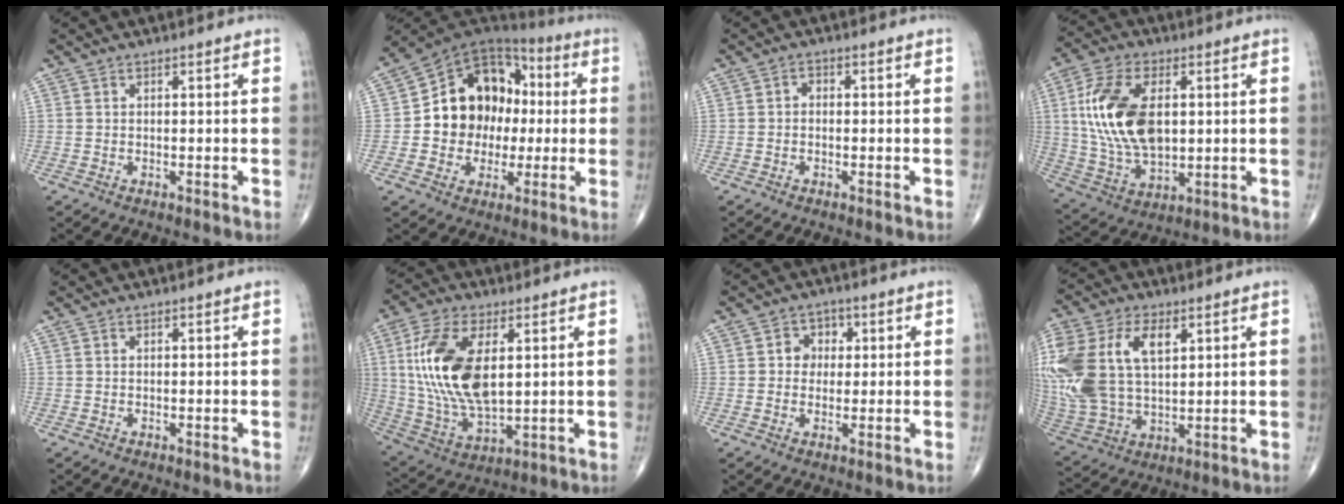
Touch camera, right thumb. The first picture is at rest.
{"total": 17.1, "force": [-0.2, 13.9, 10.0], "torque": [-0.110, 0.039, -0.004]}
{"total": 1.5, "force": [-0.2, 1.1, 0.9], "torque": [-0.004, 0.006, -0.010]}
{"total": 18.1, "force": [2.7, 10.4, 14.6], "torque": [-0.281, -0.006, 0.055]}
{"total": 0.0}
{"total": 18.3, "force": [3.6, 9.3, 15.4], "torque": [-0.310, -0.015, 0.074]}
{"total": 4.4, "force": [0.7, 3.8, 1.9], "torque": [0.003, 0.006, 0.004]}
{"total": 23.2, "force": [6.1, 13.9, 17.5], "torque": [-0.413, 0.013, 0.122]}